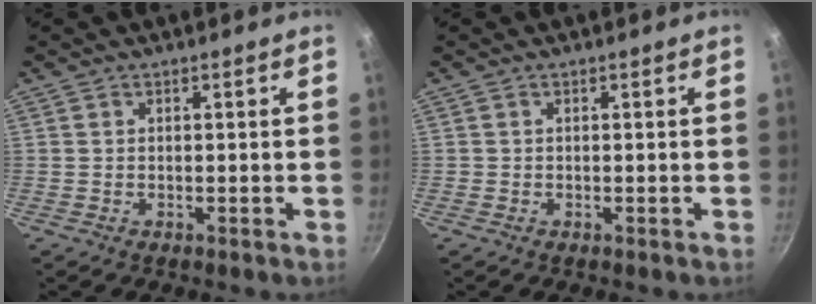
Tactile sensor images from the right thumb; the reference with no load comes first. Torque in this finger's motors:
{"motor_torque": [-0.05, 0.29, 0.09, 0.42, 0.00]}